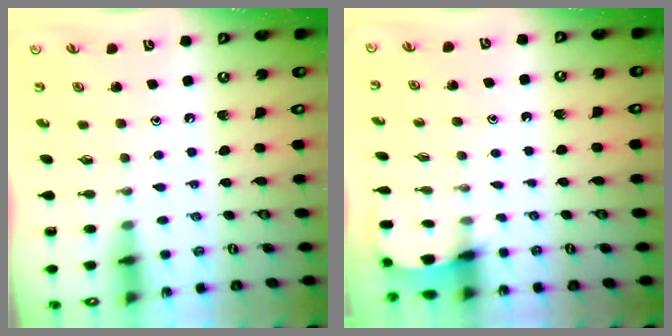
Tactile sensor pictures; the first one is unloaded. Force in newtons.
{"total": 2.6, "press": 2.6, "slide": 0.3}